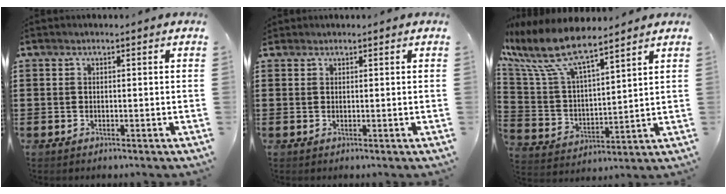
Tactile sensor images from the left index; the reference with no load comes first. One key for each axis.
{"total": 0.6, "fx": 0.5, "fy": 0.3, "fz": 0.0, "tx": -0.002, "ty": 0.001, "tz": 0.010}
{"total": 10.3, "fx": 8.2, "fy": 2.1, "fz": 5.9, "tx": -0.159, "ty": -0.045, "tz": 0.139}